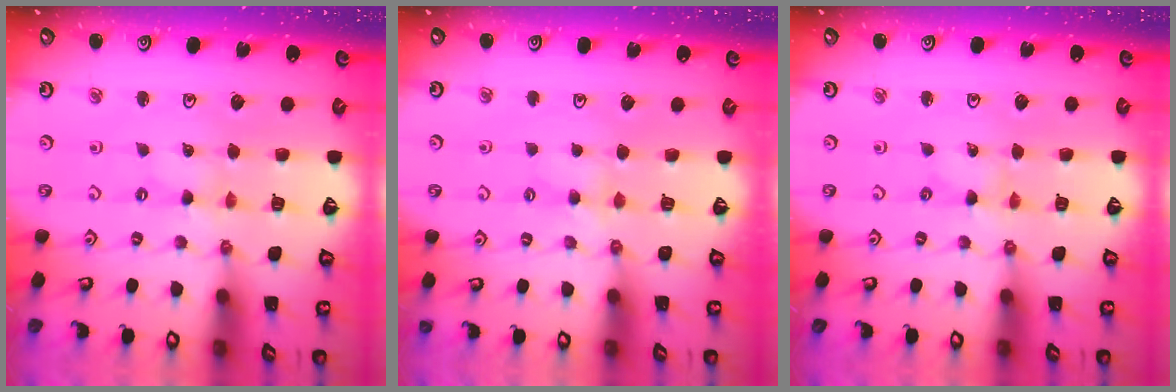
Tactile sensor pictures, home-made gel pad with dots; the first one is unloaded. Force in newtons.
{"total": 3.1, "press": 3.1, "slide": 0.5}
{"total": 0.0}